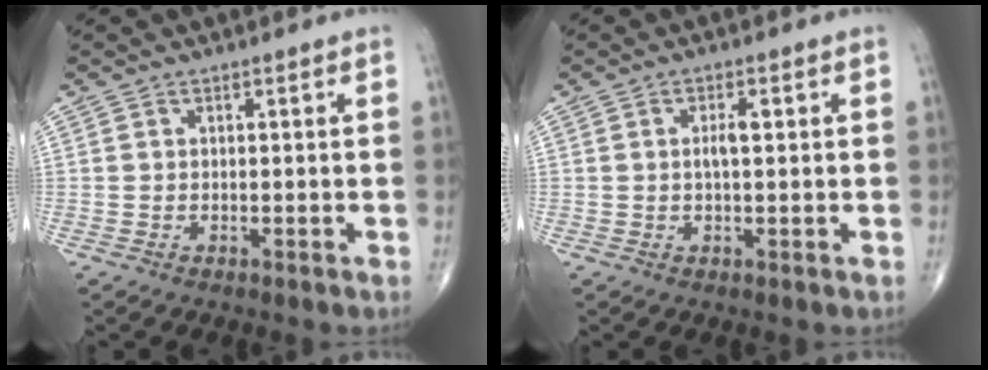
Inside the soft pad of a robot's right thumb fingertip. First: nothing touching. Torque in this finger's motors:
{"motor_torque": [0.02, -0.03, 0.21, -0.08, 0.00]}